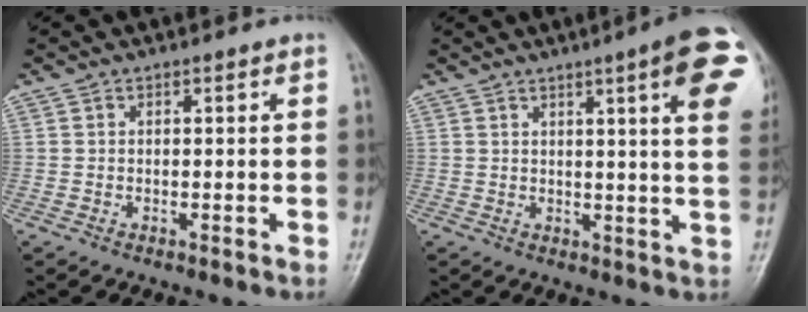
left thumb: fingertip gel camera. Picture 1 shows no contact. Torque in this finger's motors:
{"motor_torque": [2.28, 1.72, 1.74, -0.86, 0.24]}